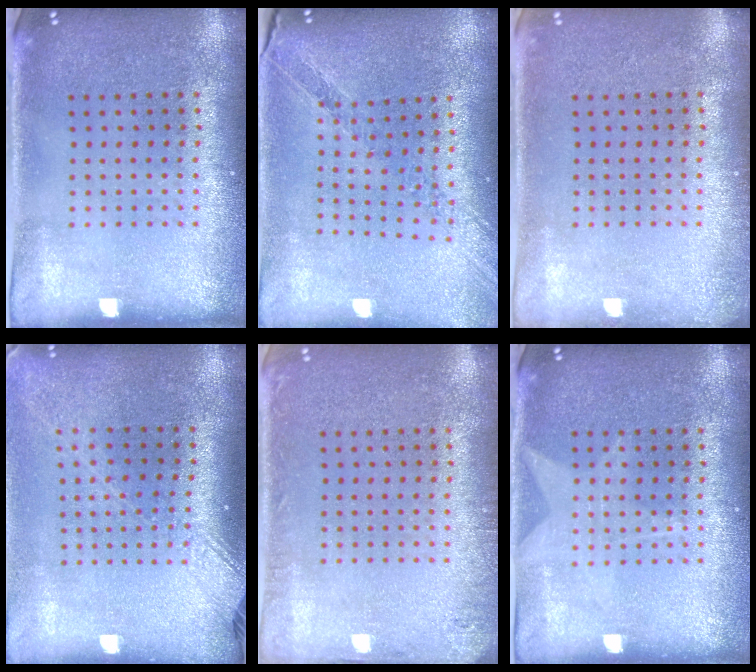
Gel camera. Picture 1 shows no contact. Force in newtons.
{"total": 1.0, "press": 1.0, "slide": 0.1}
{"total": 0.9, "press": 0.8, "slide": 0.2}
{"total": 1.8, "press": 1.4, "slide": 1.2}
{"total": 1.4, "press": 1.4, "slide": 0.1}
{"total": 1.3, "press": 1.3, "slide": 0.1}